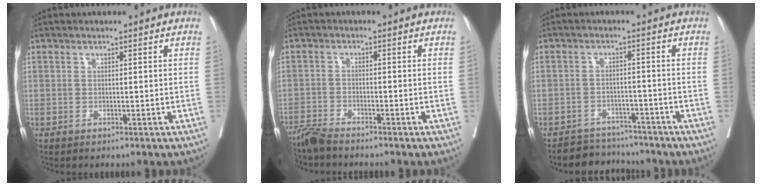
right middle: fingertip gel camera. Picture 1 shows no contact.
{"total": 3.4, "force": [-3.2, -0.1, 1.1], "torque": [-0.019, -0.012, -0.065]}
{"total": 4.6, "force": [-4.3, 1.4, -0.8], "torque": [0.020, 0.012, -0.068]}